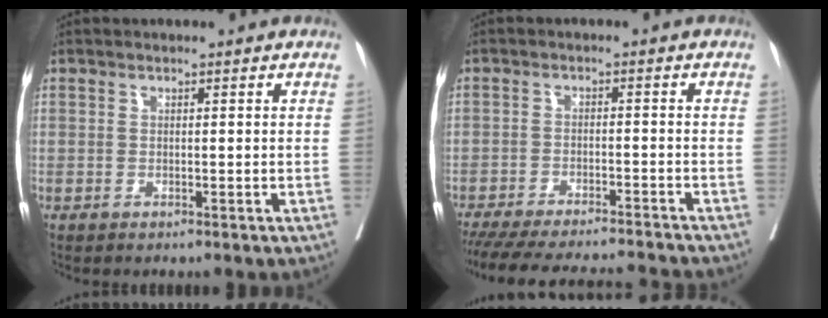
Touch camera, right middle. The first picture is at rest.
{"total": 17.0, "force": [-15.9, 1.4, 5.9], "torque": [-0.117, -0.019, -0.224]}